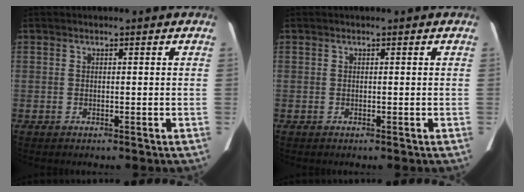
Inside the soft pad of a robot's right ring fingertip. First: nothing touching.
{"total": 0.0}